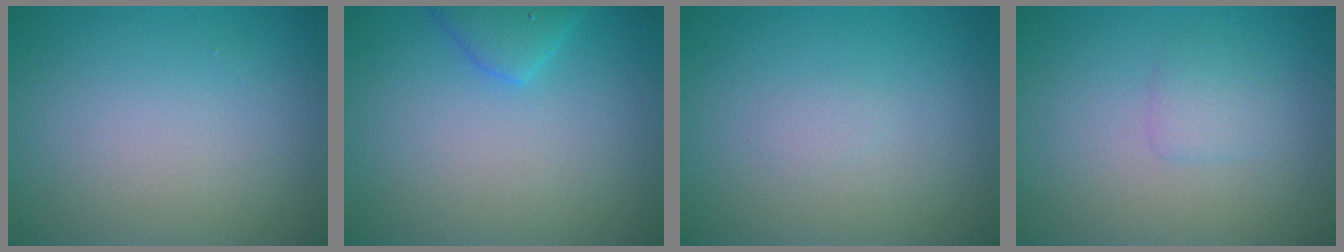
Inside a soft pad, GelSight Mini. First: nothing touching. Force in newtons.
{"total": 2.3, "press": 2.3, "slide": 0.2}
{"total": 0.5, "press": 0.5, "slide": 0.1}
{"total": 1.3, "press": 1.3, "slide": 0.1}